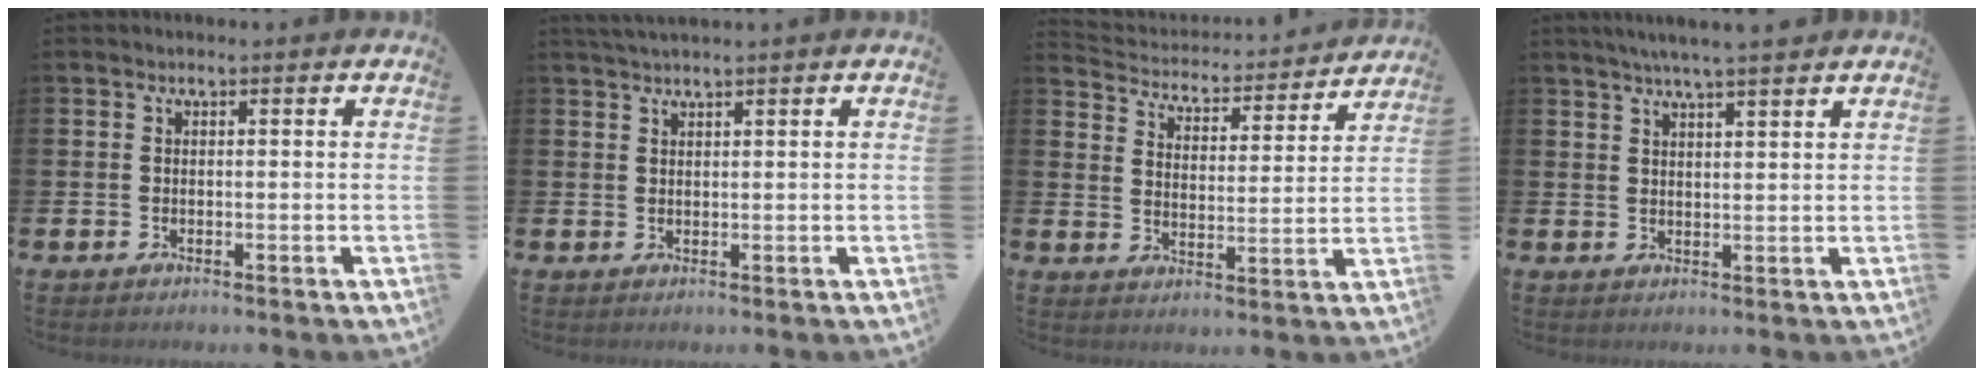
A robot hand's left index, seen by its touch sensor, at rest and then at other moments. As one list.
[{"total": 2.0, "force": [1.8, -0.3, 0.7], "torque": [-0.023, 0.001, 0.035]}, {"total": 4.3, "force": [4.2, 1.1, 0.3], "torque": [-0.037, -0.042, 0.066]}, {"total": 4.5, "force": [4.1, -0.3, 1.7], "torque": [-0.042, -0.009, 0.074]}]